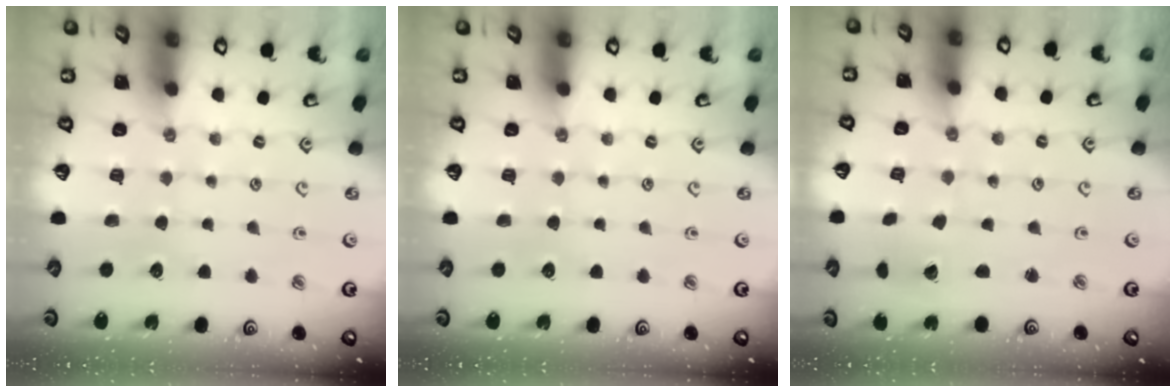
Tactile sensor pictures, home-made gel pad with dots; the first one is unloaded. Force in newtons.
{"total": 0.0}
{"total": 2.1, "press": 2.1, "slide": 0.2}